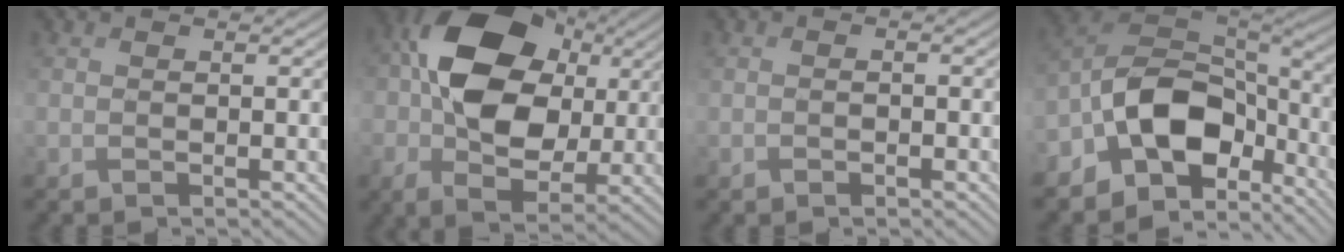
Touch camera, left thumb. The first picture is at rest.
{"total": 16.1, "force": [2.2, 11.4, 11.1], "torque": [-0.203, 0.016, 0.029]}
{"total": 1.2, "force": [-0.6, 0.4, 1.0], "torque": [-0.016, 0.000, -0.010]}
{"total": 13.8, "force": [-6.0, 8.8, 8.8], "torque": [-0.181, -0.006, -0.138]}